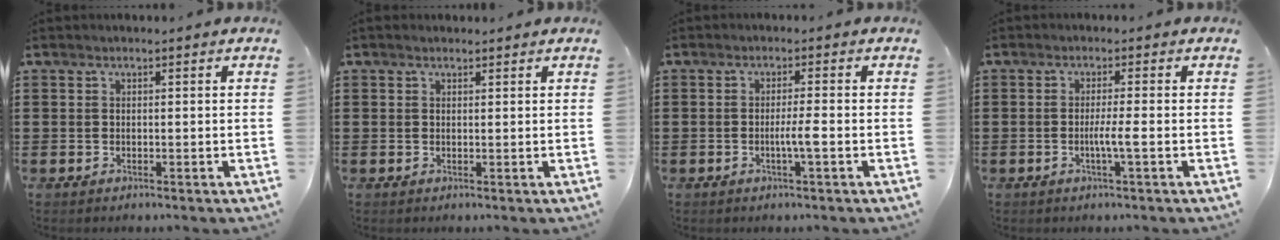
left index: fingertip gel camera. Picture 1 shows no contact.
{"total": 0.6, "force": [0.5, 0.3, 0.1], "torque": [-0.004, 0.002, 0.010]}
{"total": 3.0, "force": [-0.8, 0.0, 2.9], "torque": [-0.052, -0.003, -0.016]}
{"total": 3.1, "force": [-0.8, -0.2, 3.0], "torque": [-0.052, -0.006, -0.016]}